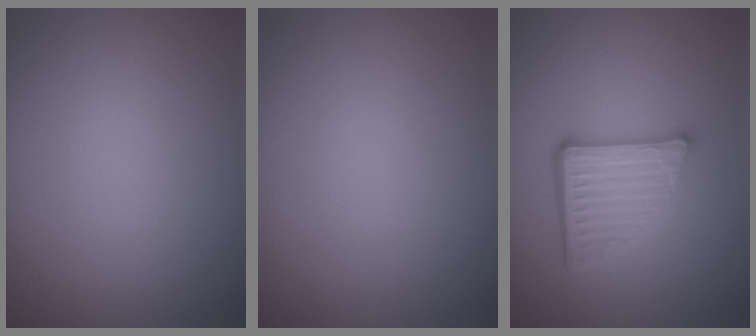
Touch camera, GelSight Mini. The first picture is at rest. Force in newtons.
{"total": 0.0}
{"total": 5.0, "press": 3.6, "slide": 3.6}